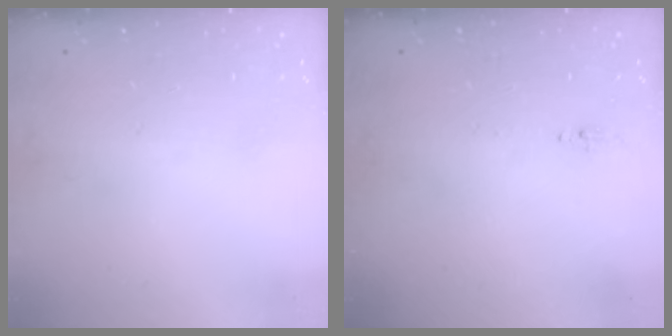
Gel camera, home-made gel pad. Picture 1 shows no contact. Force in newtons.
{"total": 4.6, "press": 4.4, "slide": 1.6}